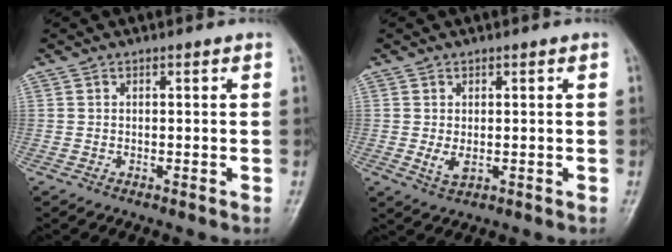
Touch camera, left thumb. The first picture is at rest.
{"total": 3.0, "force": [-0.2, 1.6, 2.6], "torque": [-0.049, -0.002, 0.002]}